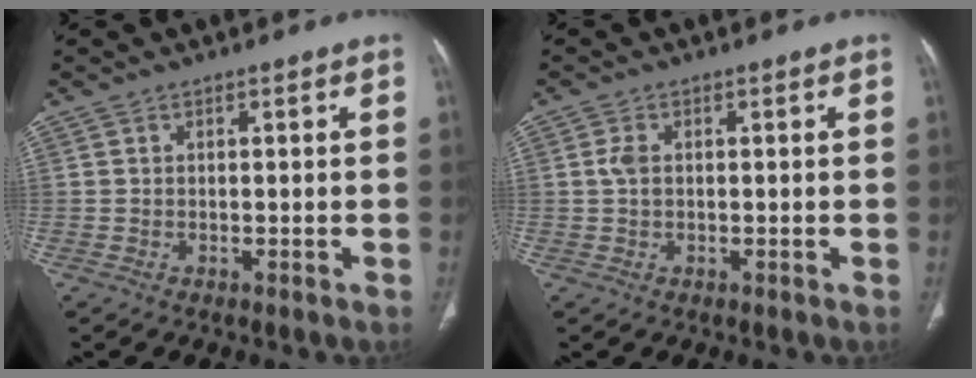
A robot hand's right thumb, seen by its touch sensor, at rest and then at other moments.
{"total": 2.0, "force": [0.2, 1.2, 1.6], "torque": [-0.041, 0.003, 0.005]}